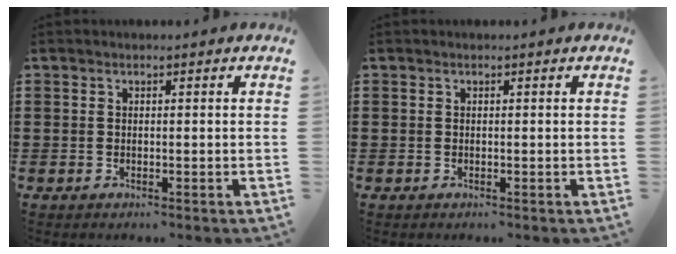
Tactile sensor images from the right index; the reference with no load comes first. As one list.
[{"total": 0.0}]